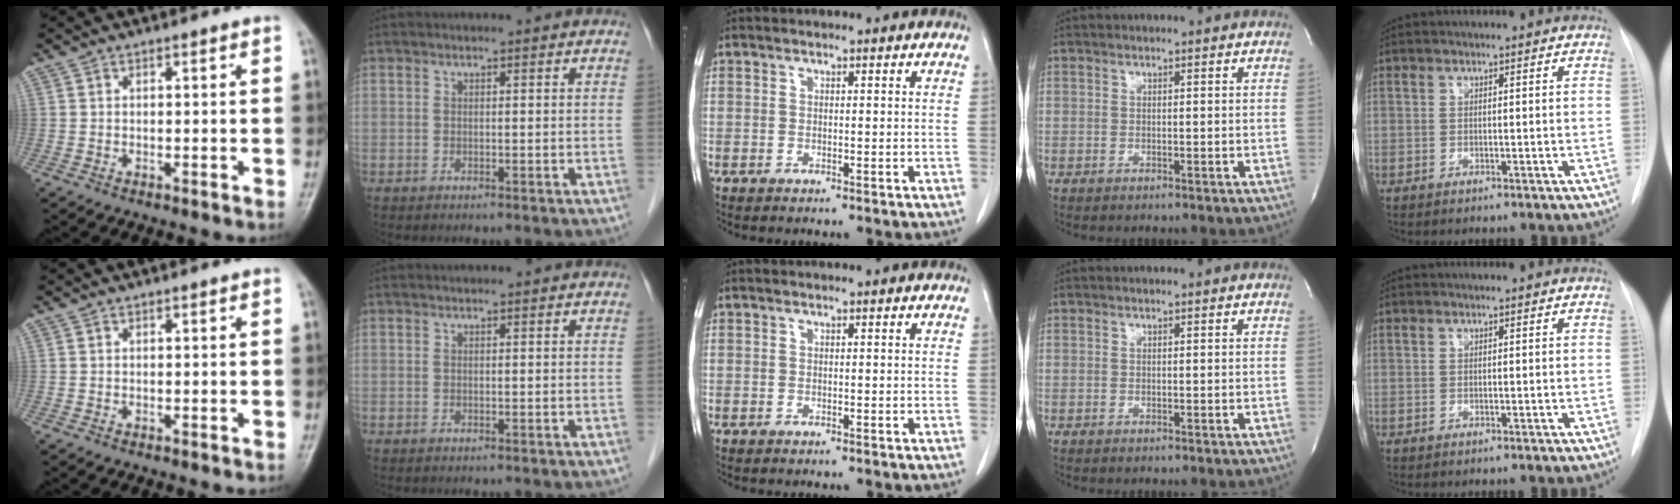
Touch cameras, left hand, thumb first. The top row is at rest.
{}